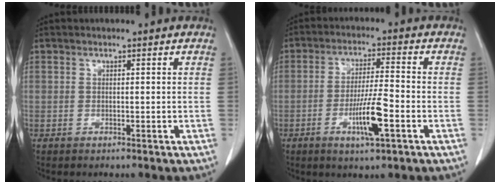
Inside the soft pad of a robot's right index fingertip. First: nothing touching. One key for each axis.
{"total": 7.9, "fx": -3.0, "fy": 0.5, "fz": 7.3, "tx": -0.135, "ty": -0.007, "tz": -0.053}